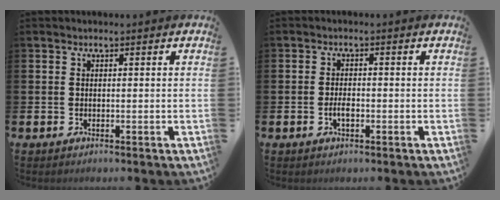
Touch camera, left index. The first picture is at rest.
{"total": 2.0, "force": [-0.6, 0.9, 1.7], "torque": [-0.030, 0.000, -0.012]}